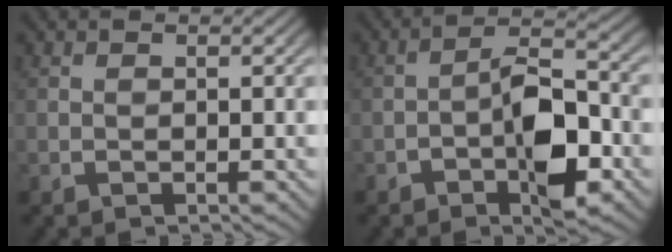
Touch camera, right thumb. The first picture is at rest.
{"total": 7.0, "force": [-1.3, 4.0, 5.6], "torque": [-0.094, -0.013, -0.023]}